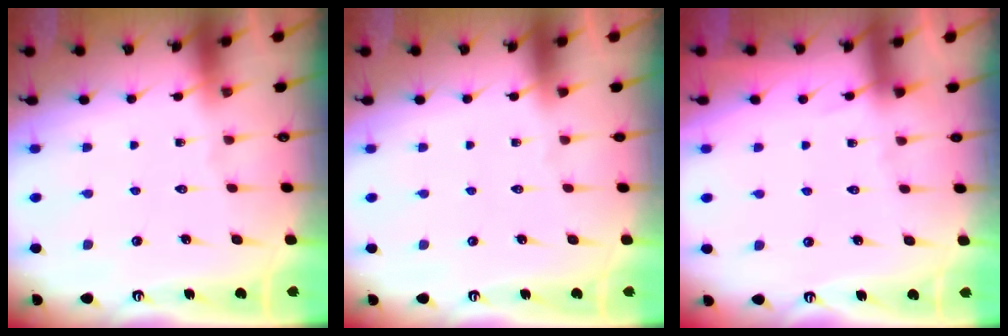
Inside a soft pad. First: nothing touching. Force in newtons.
{"total": 0.0}
{"total": 2.5, "press": 2.4, "slide": 0.4}